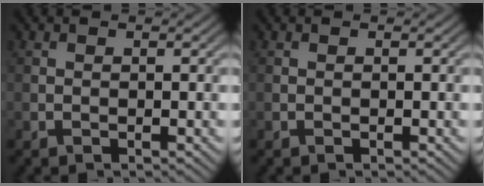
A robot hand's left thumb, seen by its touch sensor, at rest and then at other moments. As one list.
[{"total": 0.0}]